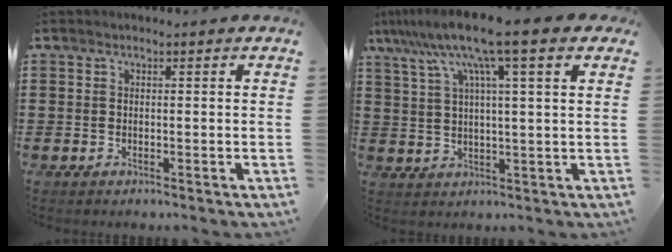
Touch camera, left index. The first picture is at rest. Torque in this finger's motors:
{"motor_torque": [2.14, 0.00, 0.58, 0.21]}